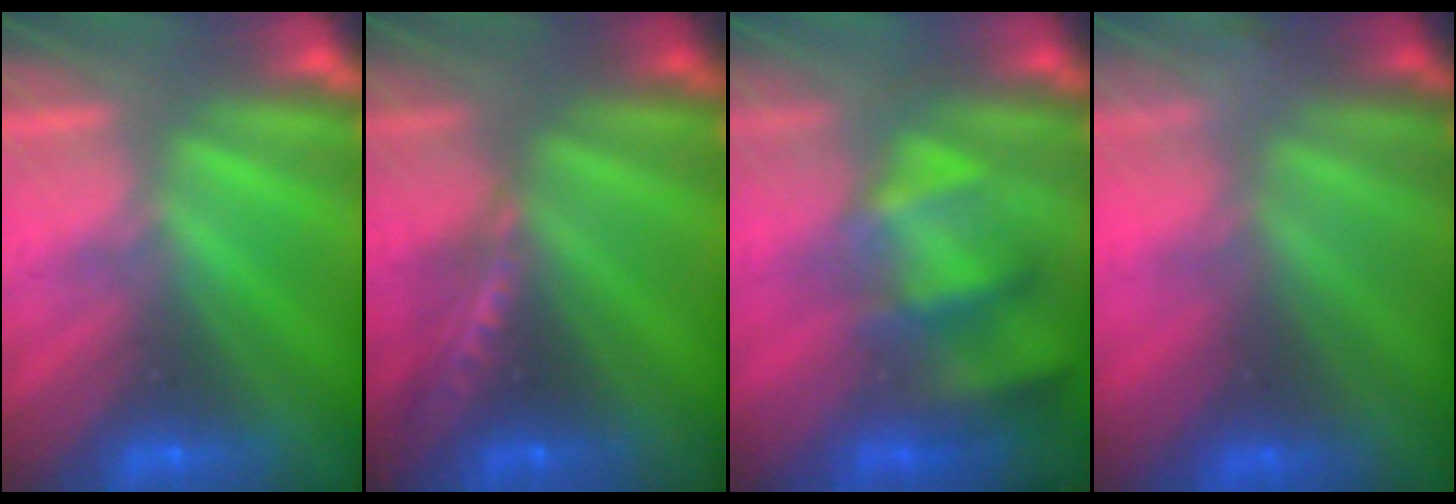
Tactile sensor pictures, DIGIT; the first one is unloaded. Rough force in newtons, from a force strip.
{"total": 3.9}
{"total": 4.8}
{"total": 8.1}